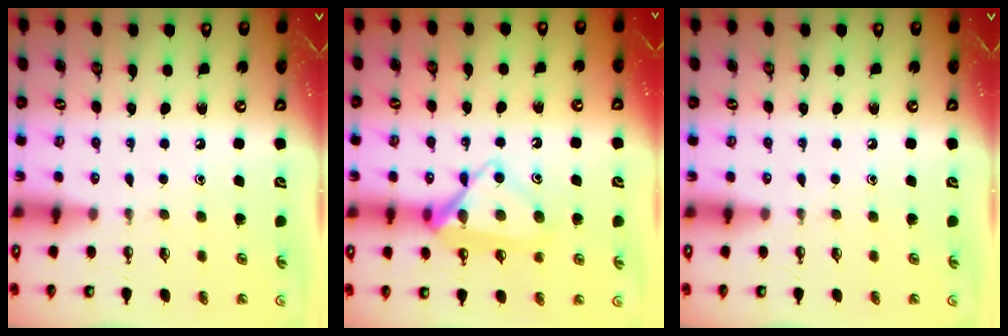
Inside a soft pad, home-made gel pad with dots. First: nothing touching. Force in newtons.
{"total": 14.8, "press": 14.8, "slide": 0.5}
{"total": 0.0}